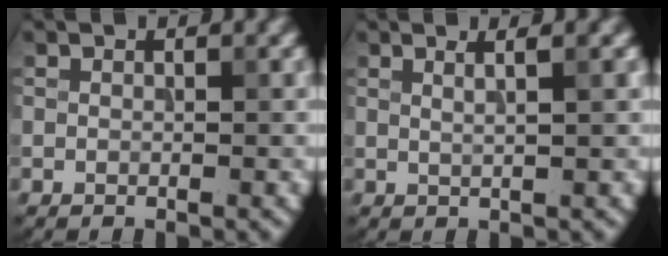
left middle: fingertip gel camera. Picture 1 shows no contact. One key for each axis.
{"total": 2.3, "fx": 1.1, "fy": 0.4, "fz": 1.9, "tx": -0.021, "ty": 0.007, "tz": 0.002}